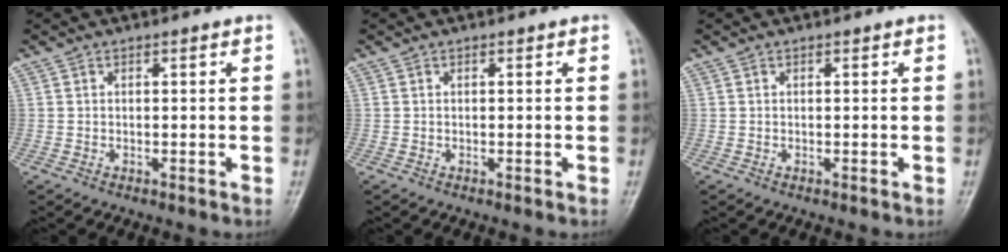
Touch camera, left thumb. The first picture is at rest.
{"total": 0.0}
{"total": 0.0}